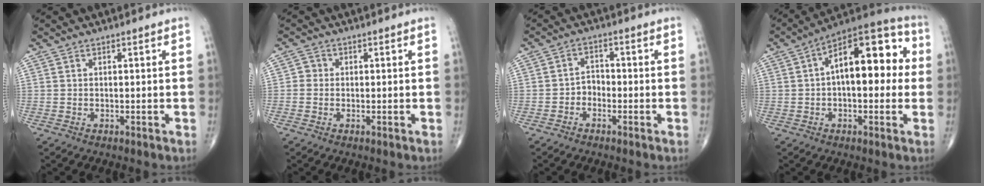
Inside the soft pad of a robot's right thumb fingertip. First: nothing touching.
{"total": 1.6, "force": [-0.2, 1.5, 0.5], "torque": [0.004, 0.005, -0.009]}
{"total": 2.9, "force": [-1.4, 2.2, 1.3], "torque": [-0.005, 0.018, -0.032]}
{"total": 17.8, "force": [2.4, 8.5, 15.4], "torque": [-0.195, 0.043, 0.024]}